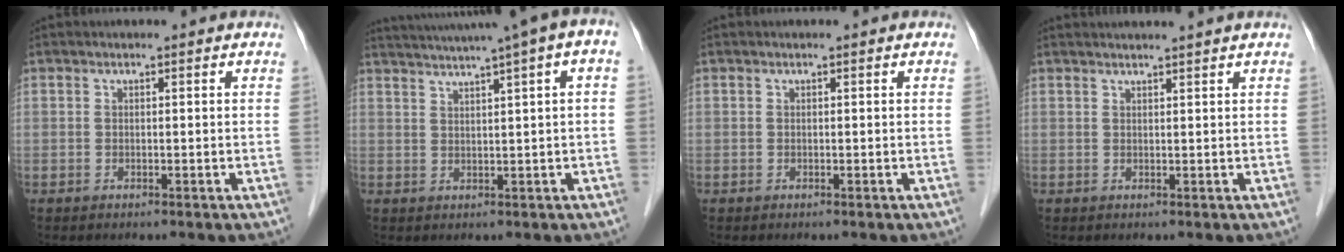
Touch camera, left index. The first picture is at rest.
{"total": 13.1, "force": [8.5, 0.0, 9.9], "torque": [-0.162, 0.043, 0.107]}
{"total": 0.0}
{"total": 4.6, "force": [4.1, -1.0, 1.6], "torque": [-0.016, 0.018, 0.051]}